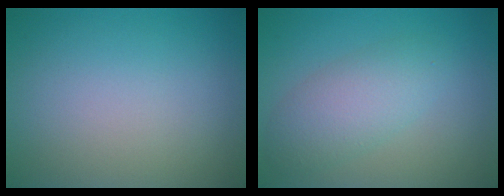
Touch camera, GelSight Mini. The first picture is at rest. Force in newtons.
{"total": 3.9, "press": 3.9, "slide": 0.1}